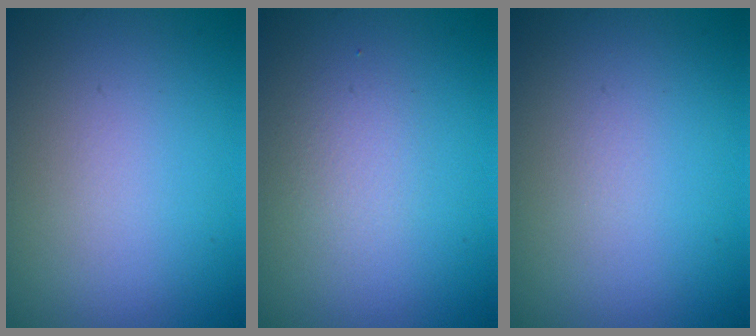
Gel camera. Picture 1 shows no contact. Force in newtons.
{"total": 1.3, "press": 1.3, "slide": 0.1}
{"total": 0.0}